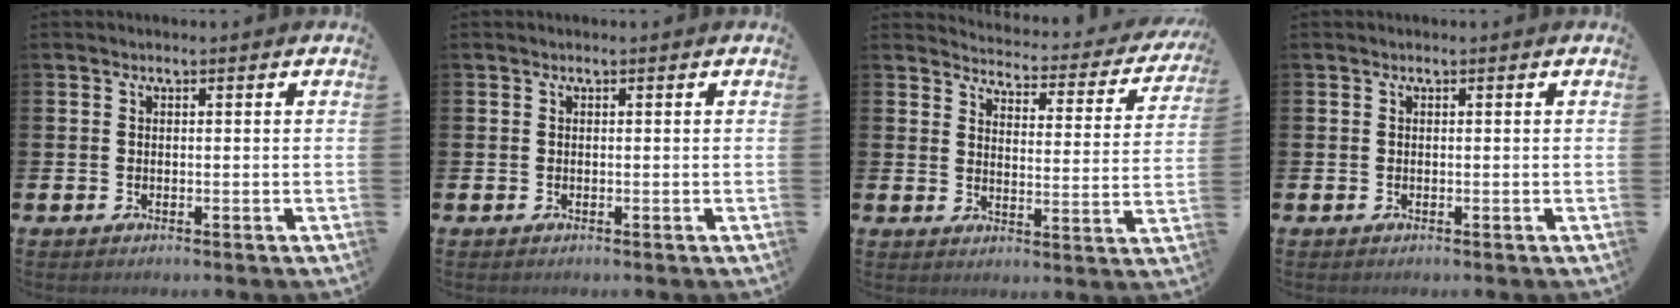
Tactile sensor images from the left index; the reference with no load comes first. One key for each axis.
{"total": 0.0}
{"total": 3.4, "fx": 3.2, "fy": 0.8, "fz": 0.5, "tx": -0.025, "ty": -0.037, "tz": 0.046}
{"total": 0.0}